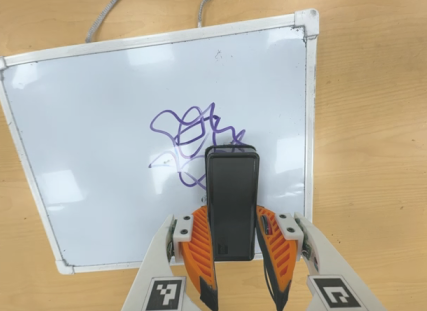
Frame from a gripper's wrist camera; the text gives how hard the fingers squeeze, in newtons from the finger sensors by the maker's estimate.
{"total": 4.8, "left": 3.4, "right": 6.2}